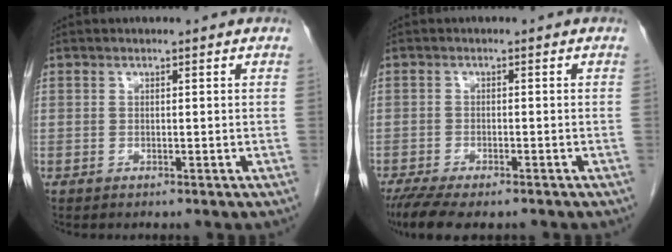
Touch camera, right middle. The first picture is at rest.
{"total": 8.4, "force": [-6.6, 2.4, 4.7], "torque": [-0.073, -0.013, -0.104]}